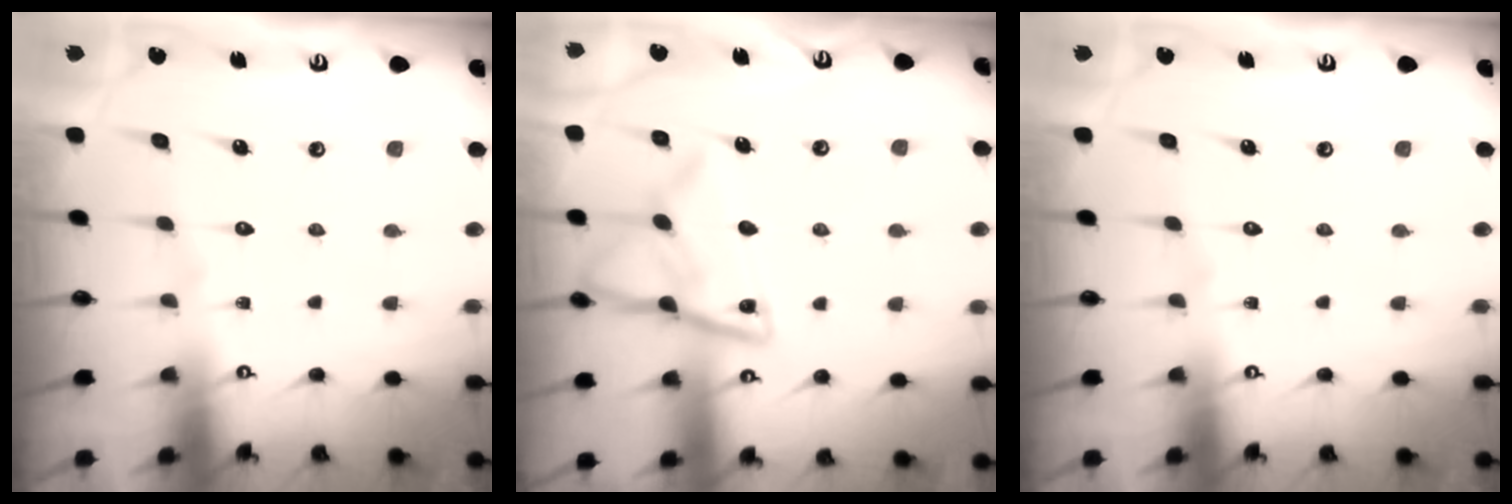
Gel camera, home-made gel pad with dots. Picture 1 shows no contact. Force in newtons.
{"total": 13.3, "press": 13.2, "slide": 1.4}
{"total": 0.0}